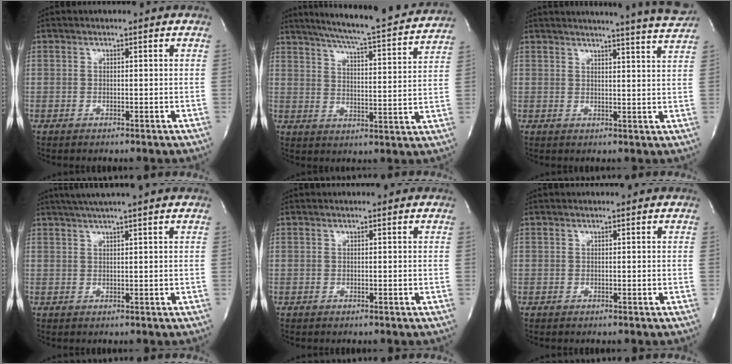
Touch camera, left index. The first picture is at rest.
{"total": 20.3, "force": [18.5, 0.7, 8.4], "torque": [-0.133, -0.032, 0.241]}
{"total": 14.1, "force": [13.3, -1.3, 4.7], "torque": [-0.076, -0.058, 0.148]}
{"total": 4.5, "force": [3.4, -1.4, 2.6], "torque": [-0.040, 0.013, 0.061]}
{"total": 0.0}
{"total": 0.0}